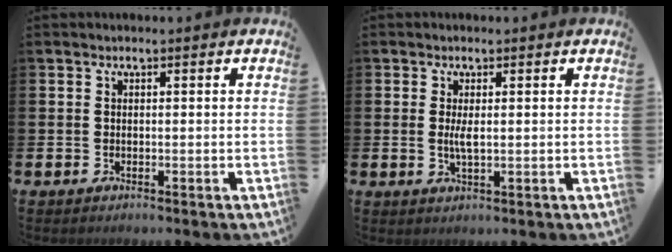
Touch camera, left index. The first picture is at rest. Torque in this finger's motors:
{"motor_torque": [0.50, -0.01, 0.10, 0.11]}